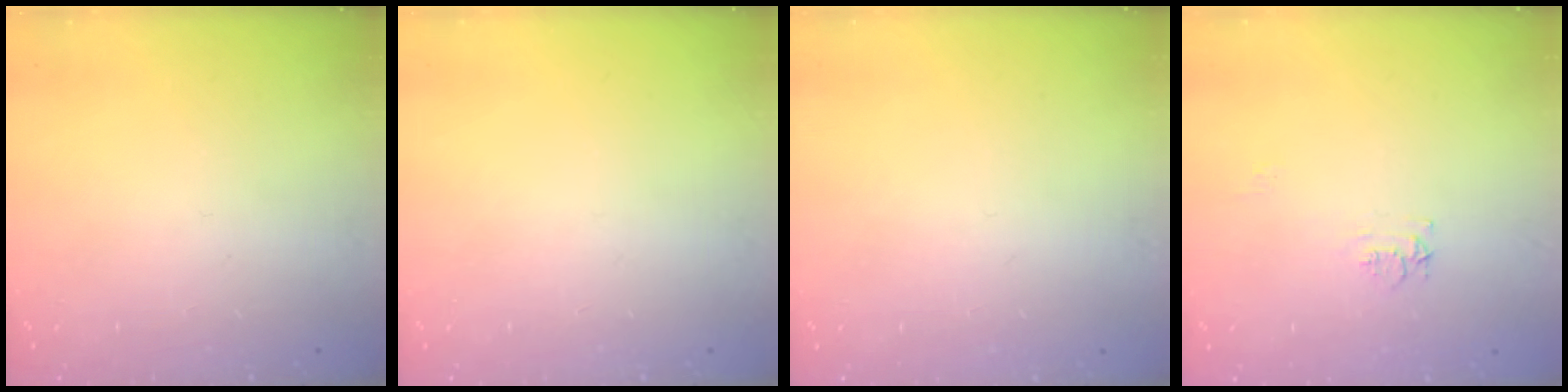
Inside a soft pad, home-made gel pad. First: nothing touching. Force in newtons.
{"total": 0.0}
{"total": 0.7, "press": 0.6, "slide": 0.1}
{"total": 6.2, "press": 6.2, "slide": 0.6}